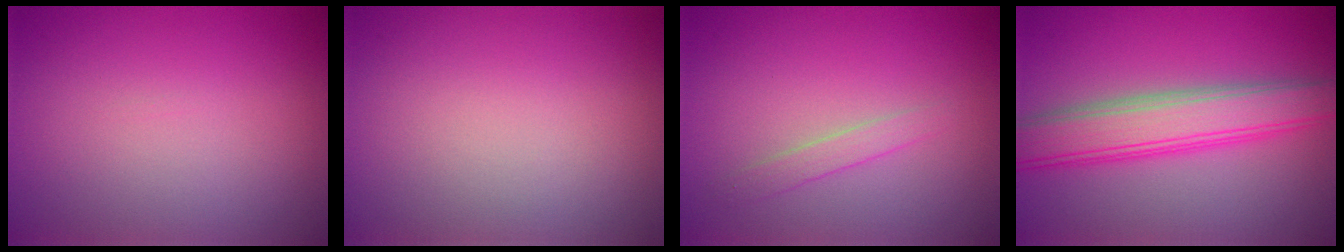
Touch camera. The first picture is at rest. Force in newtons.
{"total": 0.0}
{"total": 1.3, "press": 1.3, "slide": 0.0}
{"total": 6.0, "press": 6.0, "slide": 0.1}